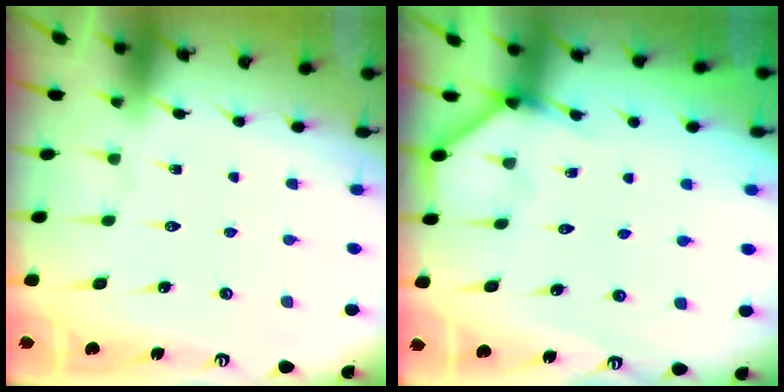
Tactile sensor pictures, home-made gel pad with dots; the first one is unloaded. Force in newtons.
{"total": 3.3, "press": 3.3, "slide": 0.4}